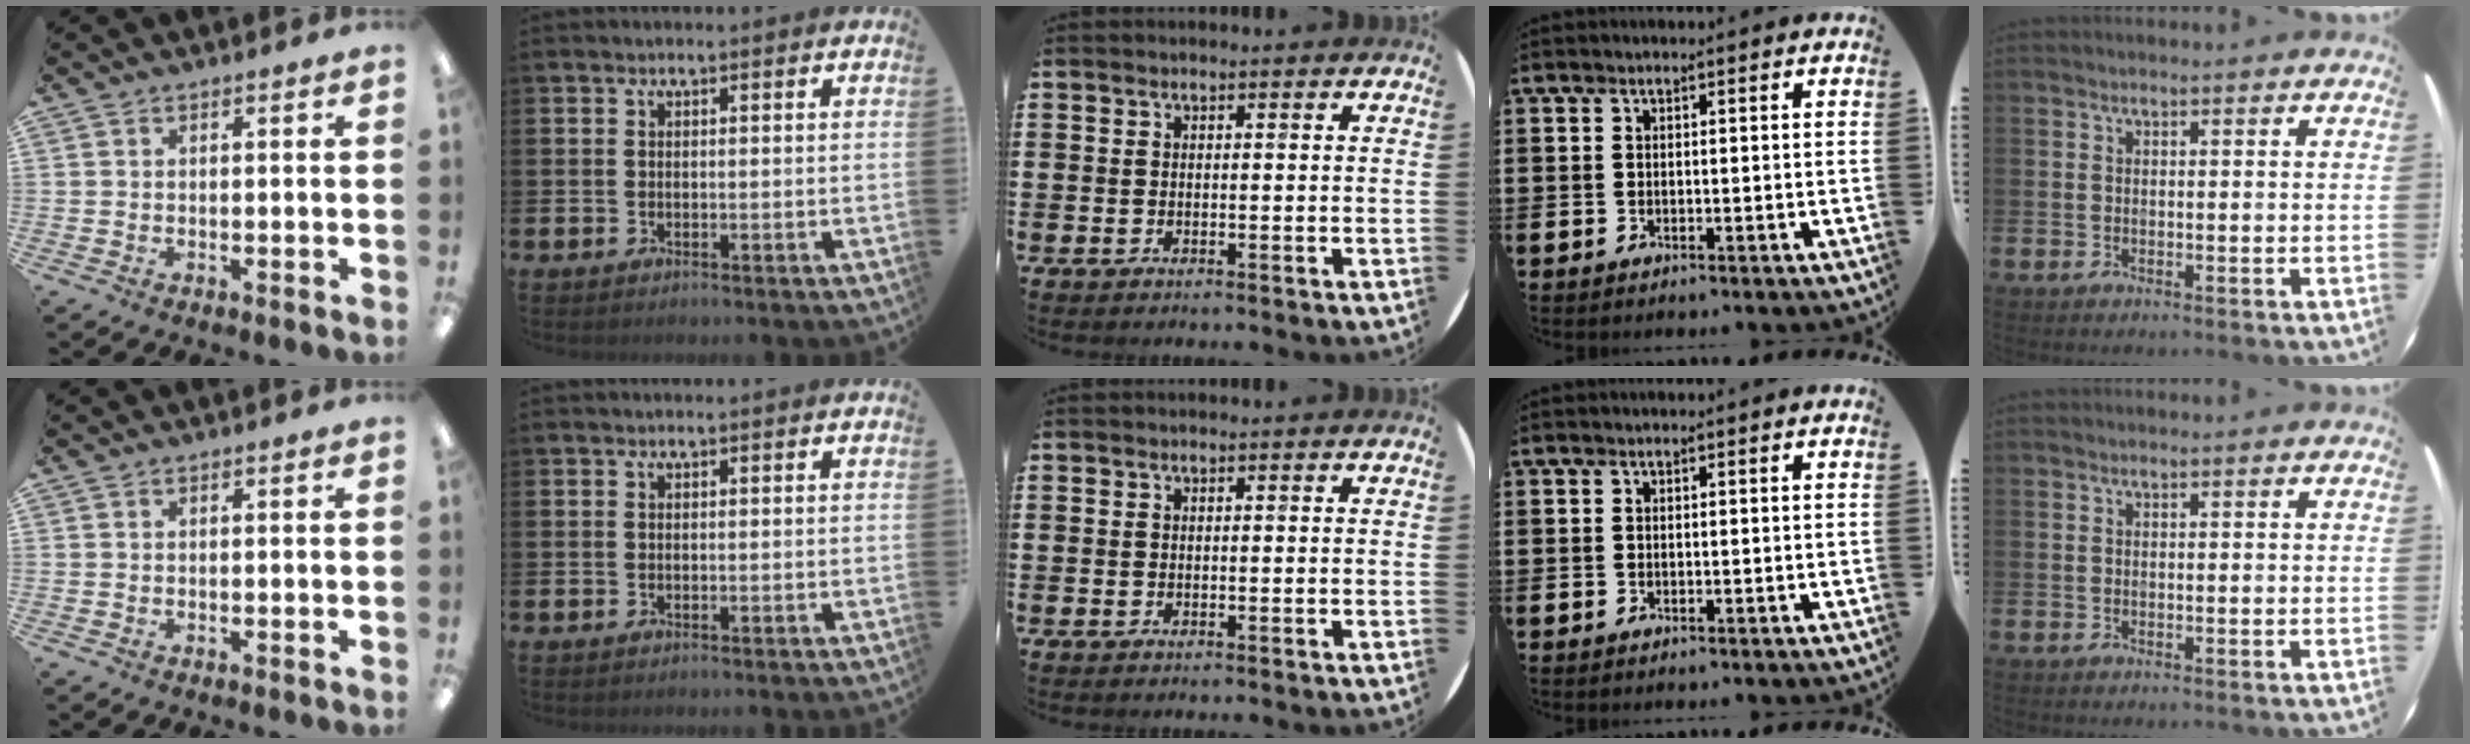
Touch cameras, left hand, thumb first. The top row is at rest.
{}